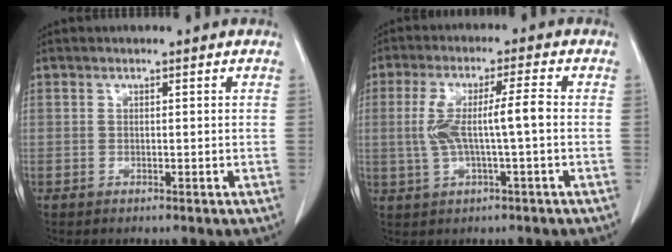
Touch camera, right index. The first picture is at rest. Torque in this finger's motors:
{"motor_torque": [0.31, 0.02, 0.24, 0.09]}